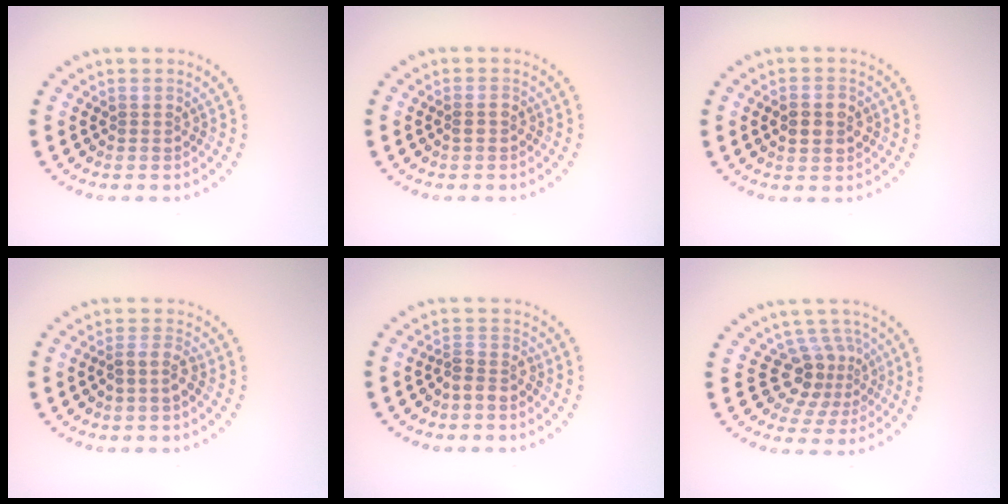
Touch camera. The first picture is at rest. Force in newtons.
{"total": 0.5, "press": 0.4, "slide": 0.3}
{"total": 2.7, "press": 2.7, "slide": 0.0}
{"total": 1.8, "press": 1.4, "slide": 1.1}
{"total": 1.9, "press": 1.4, "slide": 1.2}
{"total": 3.6, "press": 2.6, "slide": 2.5}